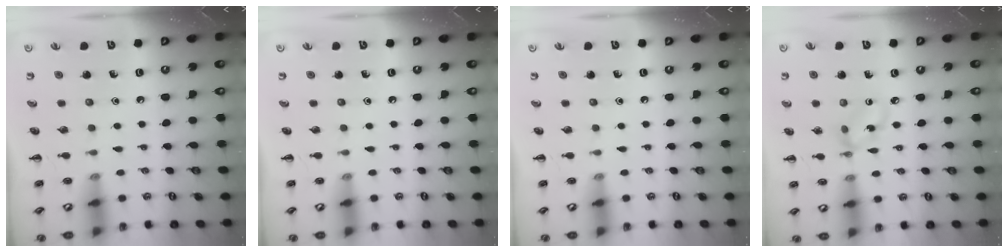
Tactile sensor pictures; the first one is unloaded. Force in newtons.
{"total": 0.0}
{"total": 0.0}
{"total": 4.4, "press": 4.3, "slide": 0.8}